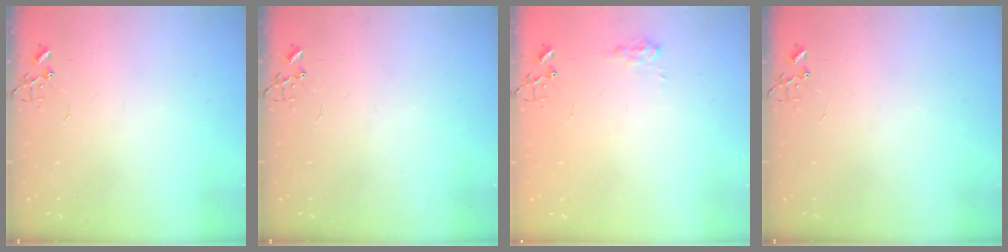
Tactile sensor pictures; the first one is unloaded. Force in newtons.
{"total": 0.0}
{"total": 7.7, "press": 7.7, "slide": 0.4}
{"total": 0.0}